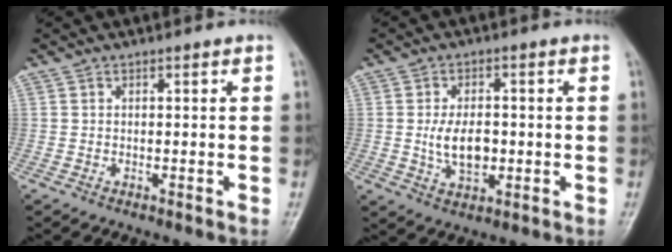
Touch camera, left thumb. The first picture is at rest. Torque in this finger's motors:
{"motor_torque": [1.17, 1.31, 0.80, -0.05, 0.06]}